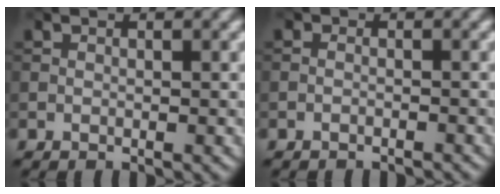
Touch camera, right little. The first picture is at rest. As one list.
[{"total": 1.3, "force": [-1.2, 0.3, 0.2], "torque": [-0.001, -0.001, -0.024]}]